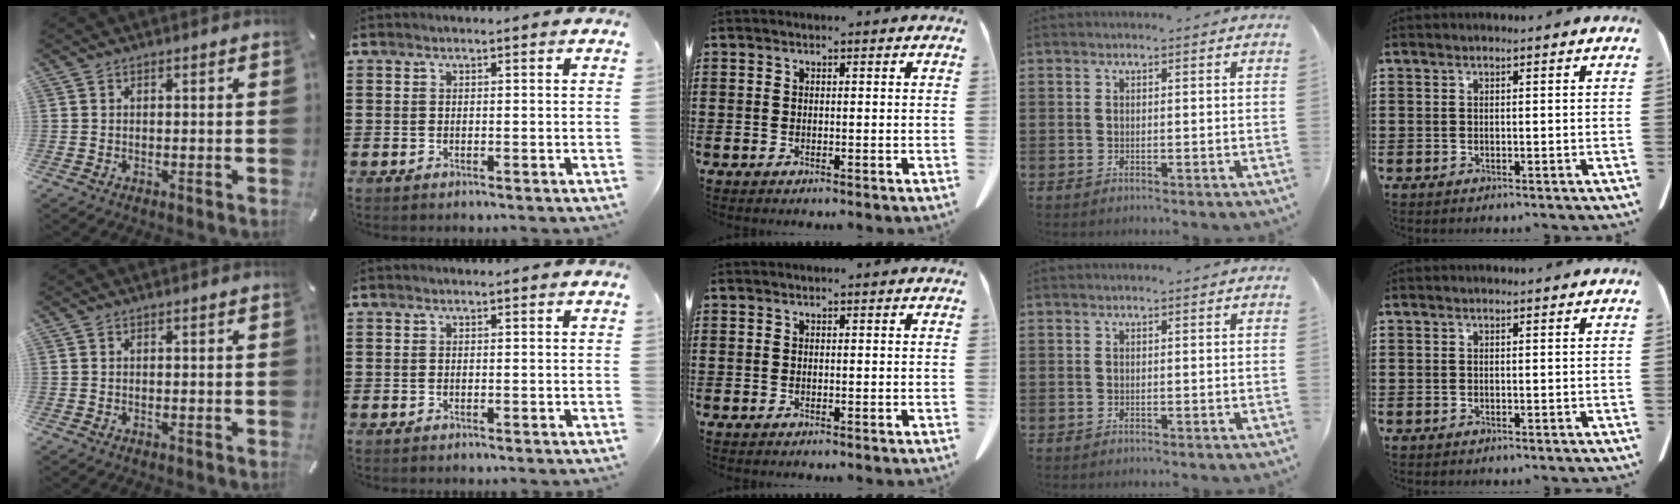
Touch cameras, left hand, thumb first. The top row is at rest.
{}